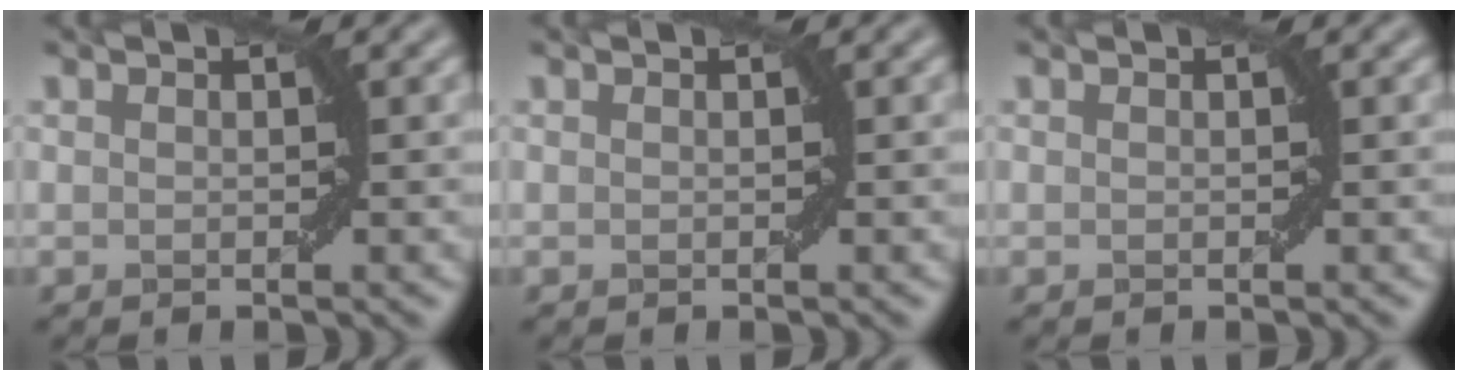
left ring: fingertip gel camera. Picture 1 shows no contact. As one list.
[{"total": 0.0}, {"total": 0.0}]